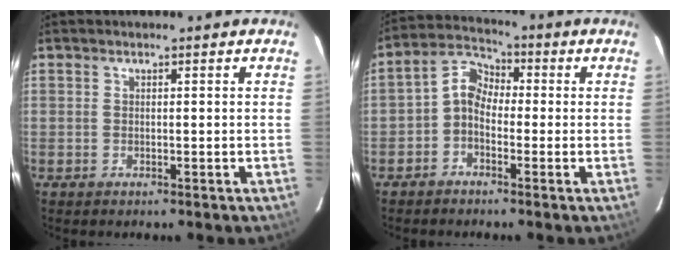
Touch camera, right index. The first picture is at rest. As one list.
[{"total": 5.3, "force": [-1.6, 3.9, 3.1], "torque": [-0.065, 0.022, -0.041]}]